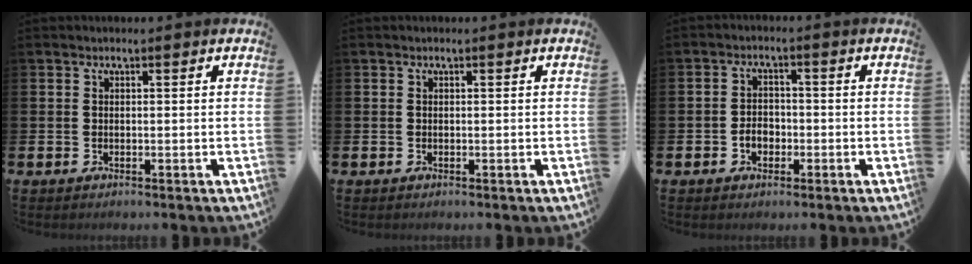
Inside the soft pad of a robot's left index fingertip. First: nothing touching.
{"total": 0.0}
{"total": 2.6, "force": [-1.0, 2.0, 1.4], "torque": [-0.016, -0.003, -0.024]}